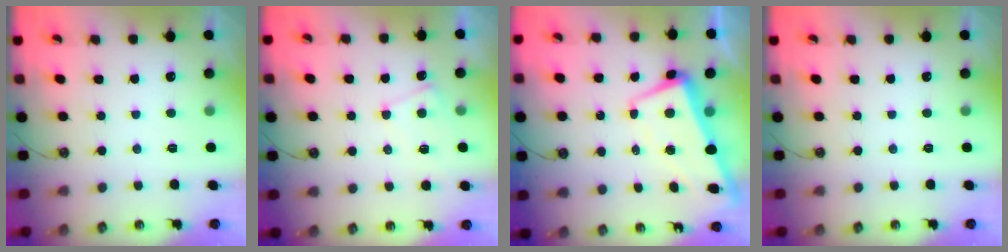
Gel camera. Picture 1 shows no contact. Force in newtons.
{"total": 1.6, "press": 1.6, "slide": 0.5}
{"total": 1.2, "press": 0.4, "slide": 1.1}
{"total": 0.0}